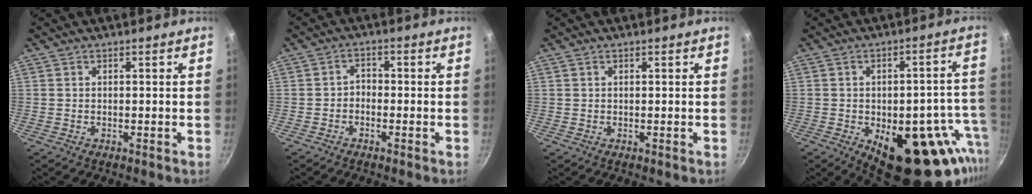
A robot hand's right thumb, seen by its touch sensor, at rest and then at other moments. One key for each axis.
{"total": 2.0, "fx": -1.2, "fy": 1.4, "fz": 0.9, "tx": -0.009, "ty": 0.018, "tz": -0.024}
{"total": 0.5, "fx": 0.3, "fy": 0.3, "fz": 0.3, "tx": -0.005, "ty": 0.003, "tz": 0.006}
{"total": 23.1, "fx": -8.4, "fy": 11.5, "fz": 18.3, "tx": -0.161, "ty": 0.013, "tz": -0.099}